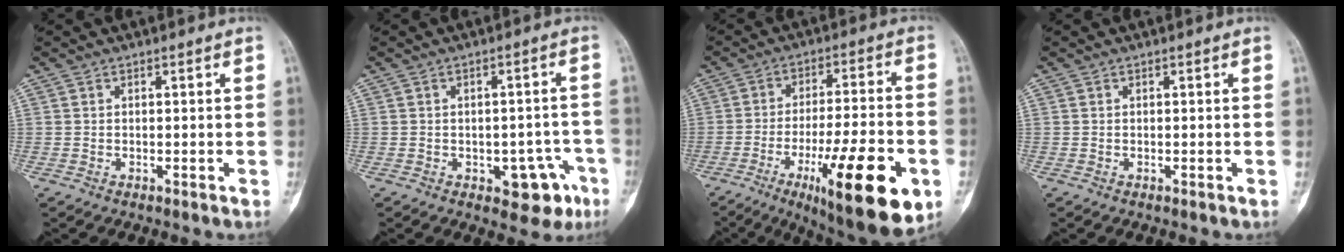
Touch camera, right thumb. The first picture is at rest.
{"total": 10.4, "force": [-4.6, 5.2, 7.8], "torque": [-0.056, 0.031, -0.048]}
{"total": 21.1, "force": [-8.5, 5.4, 18.6], "torque": [-0.257, 0.021, -0.121]}
{"total": 0.0}